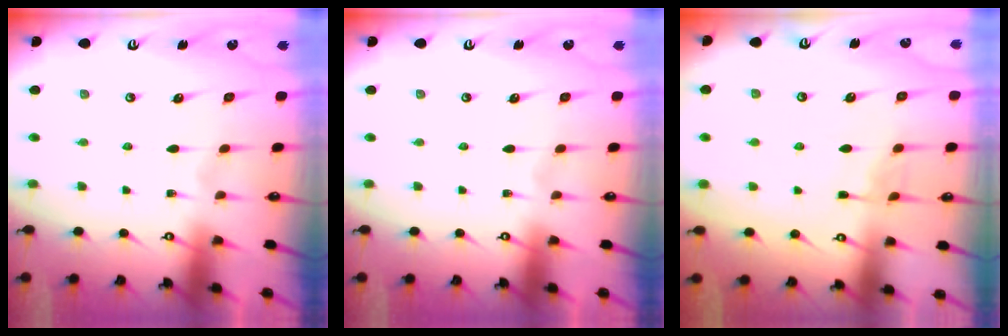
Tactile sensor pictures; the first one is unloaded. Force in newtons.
{"total": 0.0}
{"total": 3.6, "press": 3.6, "slide": 0.6}